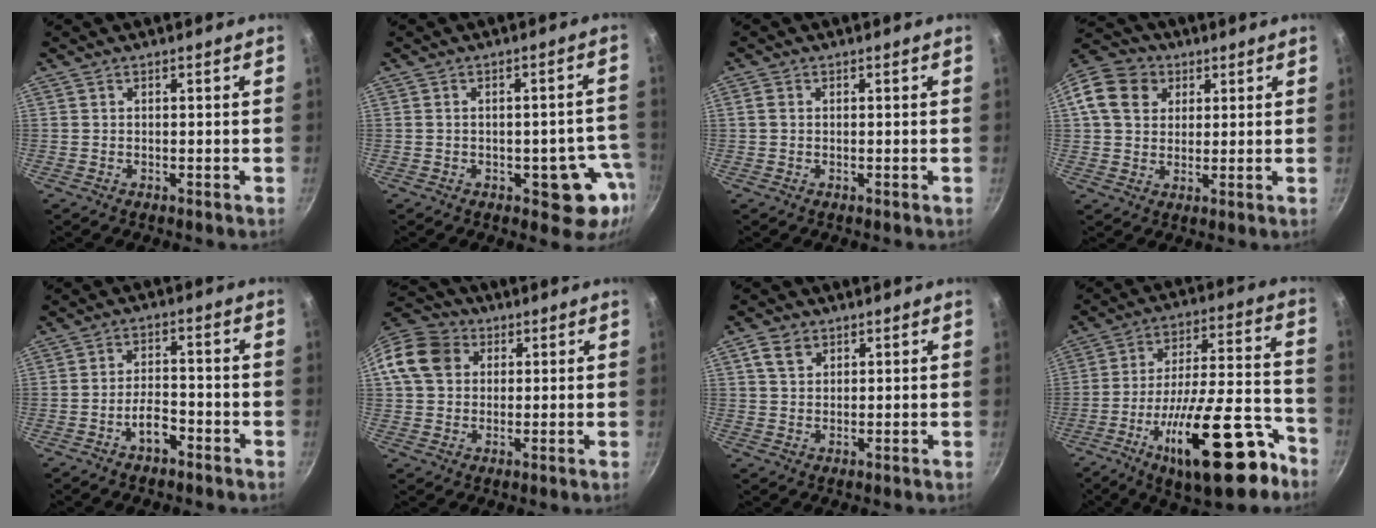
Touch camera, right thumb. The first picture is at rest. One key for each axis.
{"total": 8.5, "fx": -3.1, "fy": 4.6, "fz": 6.5, "tx": -0.021, "ty": 0.029, "tz": -0.037}
{"total": 1.3, "fx": 0.1, "fy": 1.1, "fz": 0.7, "tx": -0.014, "ty": 0.004, "tz": -0.001}
{"total": 12.3, "fx": 3.8, "fy": 10.1, "fz": 5.9, "tx": -0.106, "ty": 0.015, "tz": 0.056}
{"total": 4.9, "fx": -2.9, "fy": 2.3, "fz": 3.2, "tx": -0.044, "ty": 0.029, "tz": -0.049}
{"total": 12.1, "fx": 3.2, "fy": 10.0, "fz": 6.0, "tx": -0.100, "ty": 0.021, "tz": 0.044}
{"total": 4.3, "fx": 2.1, "fy": 3.1, "fz": 2.1, "tx": -0.026, "ty": -0.001, "tz": 0.039}
{"total": 23.8, "fx": -12.5, "fy": 8.3, "fz": 18.4, "tx": -0.249, "ty": 0.069, "tz": -0.192}